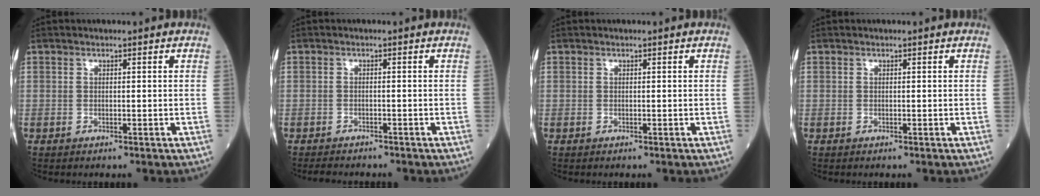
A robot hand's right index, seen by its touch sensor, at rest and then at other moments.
{"total": 3.2, "force": [-2.8, 1.3, 0.7], "torque": [-0.014, -0.003, -0.042]}
{"total": 0.0}
{"total": 0.0}